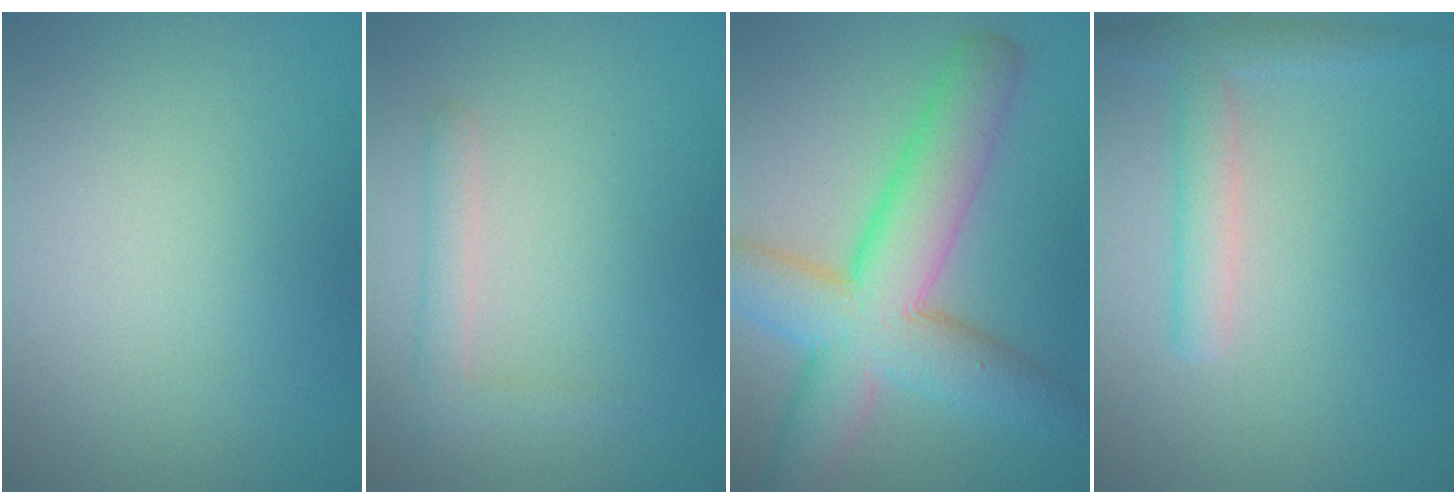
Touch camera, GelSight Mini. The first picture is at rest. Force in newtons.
{"total": 1.8, "press": 1.8, "slide": 0.1}
{"total": 9.4, "press": 9.4, "slide": 0.2}
{"total": 3.0, "press": 3.0, "slide": 0.1}